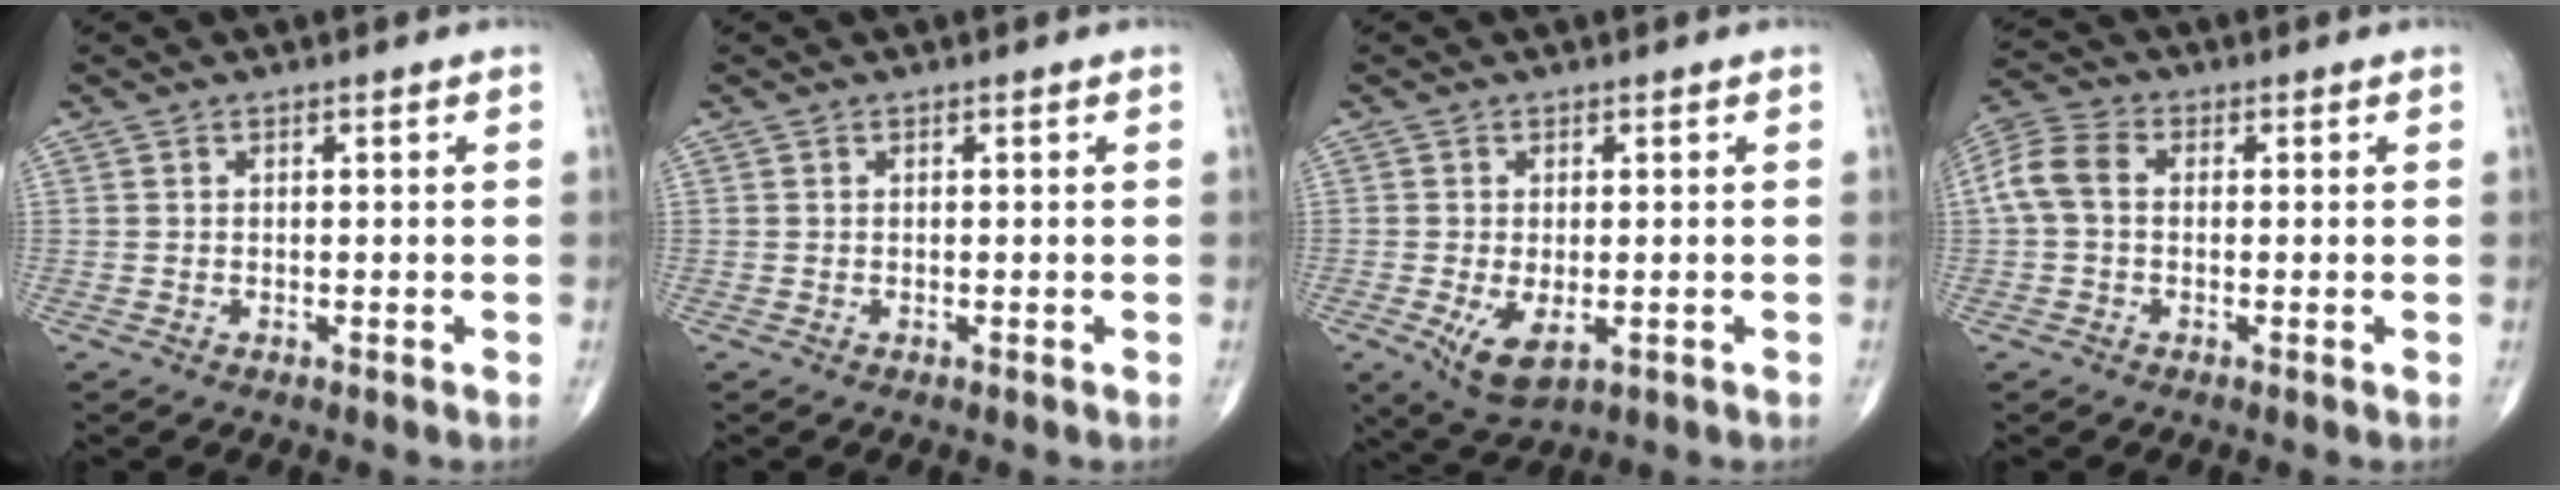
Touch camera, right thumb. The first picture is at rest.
{"total": 0.0}
{"total": 6.0, "force": [-1.6, 2.9, 5.1], "torque": [-0.092, -0.015, -0.018]}
{"total": 6.8, "force": [0.2, 4.8, 4.8], "torque": [-0.106, 0.022, -0.005]}